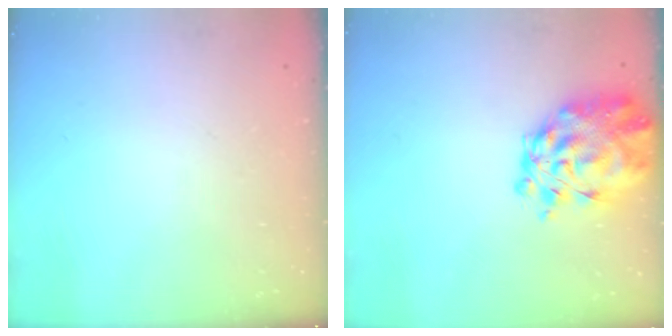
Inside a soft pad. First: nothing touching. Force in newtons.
{"total": 10.3, "press": 9.6, "slide": 3.6}